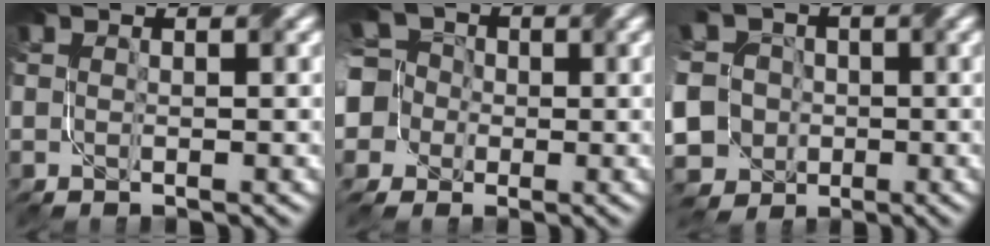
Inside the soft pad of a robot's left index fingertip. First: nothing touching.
{"total": 9.1, "force": [-0.2, 8.2, 3.9], "torque": [-0.121, 0.027, -0.043]}
{"total": 13.9, "force": [-2.4, 12.2, 6.4], "torque": [-0.166, 0.004, -0.075]}